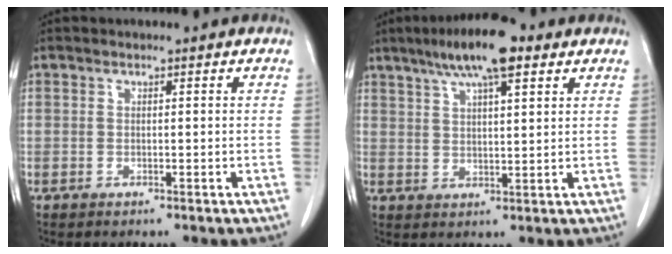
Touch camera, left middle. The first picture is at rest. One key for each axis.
{"total": 10.3, "fx": 6.5, "fy": 2.0, "fz": 7.7, "tx": -0.135, "ty": 0.019, "tz": 0.105}